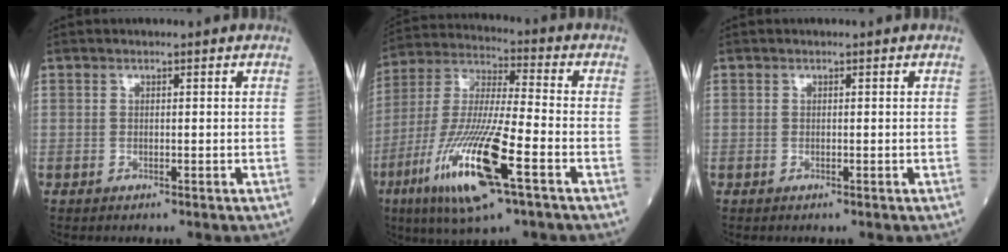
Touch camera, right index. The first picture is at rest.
{"total": 18.2, "force": [-7.8, 1.9, 16.3], "torque": [-0.352, -0.033, -0.145]}
{"total": 0.0}